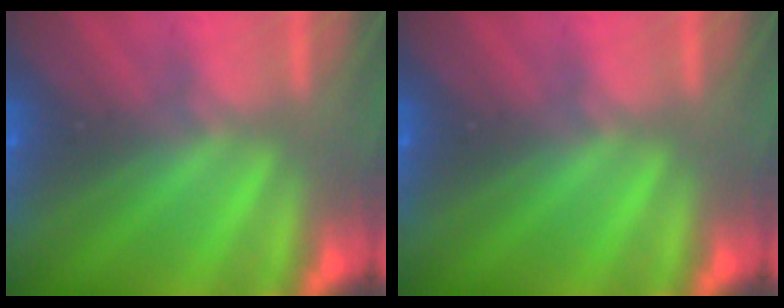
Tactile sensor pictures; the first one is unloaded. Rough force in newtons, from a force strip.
{"total": 0.0}